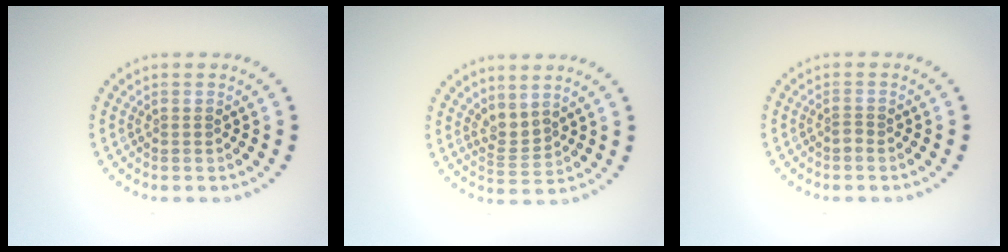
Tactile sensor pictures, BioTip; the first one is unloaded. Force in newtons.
{"total": 2.0, "press": 1.4, "slide": 1.4}
{"total": 0.7, "press": 0.5, "slide": 0.6}